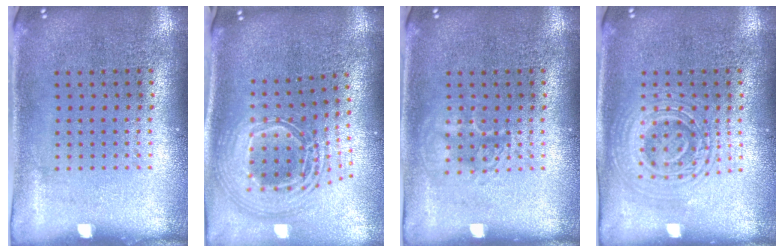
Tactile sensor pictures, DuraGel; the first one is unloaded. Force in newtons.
{"total": 2.5, "press": 1.9, "slide": 1.7}
{"total": 1.7, "press": 1.6, "slide": 0.3}
{"total": 2.7, "press": 2.7, "slide": 0.5}